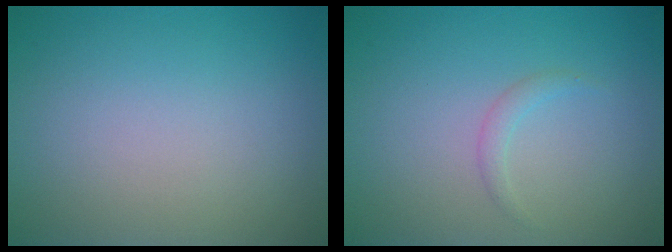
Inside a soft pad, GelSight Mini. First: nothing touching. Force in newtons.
{"total": 0.9, "press": 0.9, "slide": 0.1}